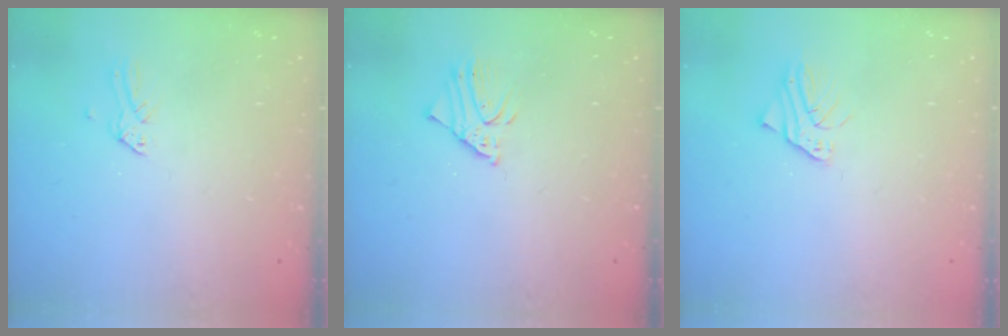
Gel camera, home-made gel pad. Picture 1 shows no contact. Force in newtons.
{"total": 2.0, "press": 2.0, "slide": 0.1}
{"total": 2.8, "press": 2.8, "slide": 0.3}